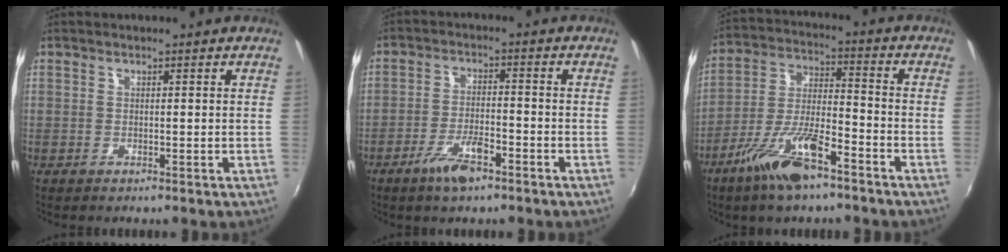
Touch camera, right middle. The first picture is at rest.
{"total": 6.8, "force": [-4.5, 2.0, 4.7], "torque": [-0.103, -0.002, -0.080]}
{"total": 13.1, "force": [-8.5, 3.5, 9.3], "torque": [-0.190, -0.010, -0.156]}